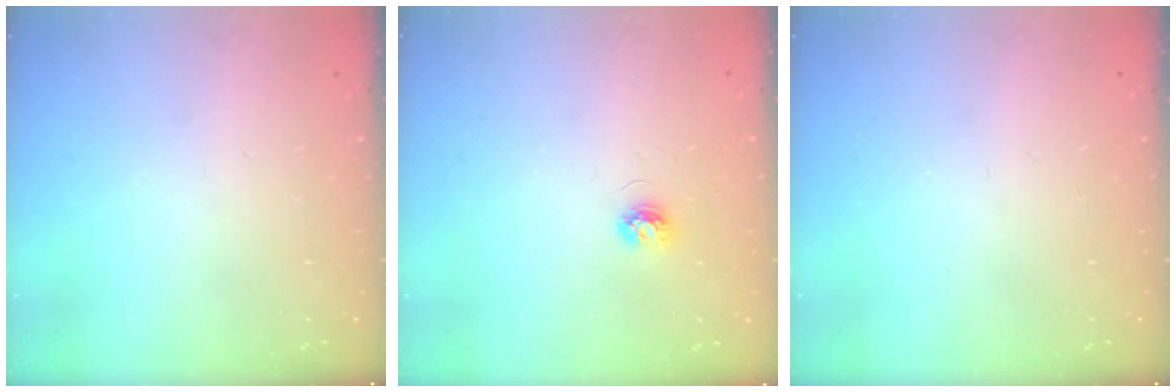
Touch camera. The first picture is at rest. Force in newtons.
{"total": 3.7, "press": 3.7, "slide": 0.3}
{"total": 0.0}